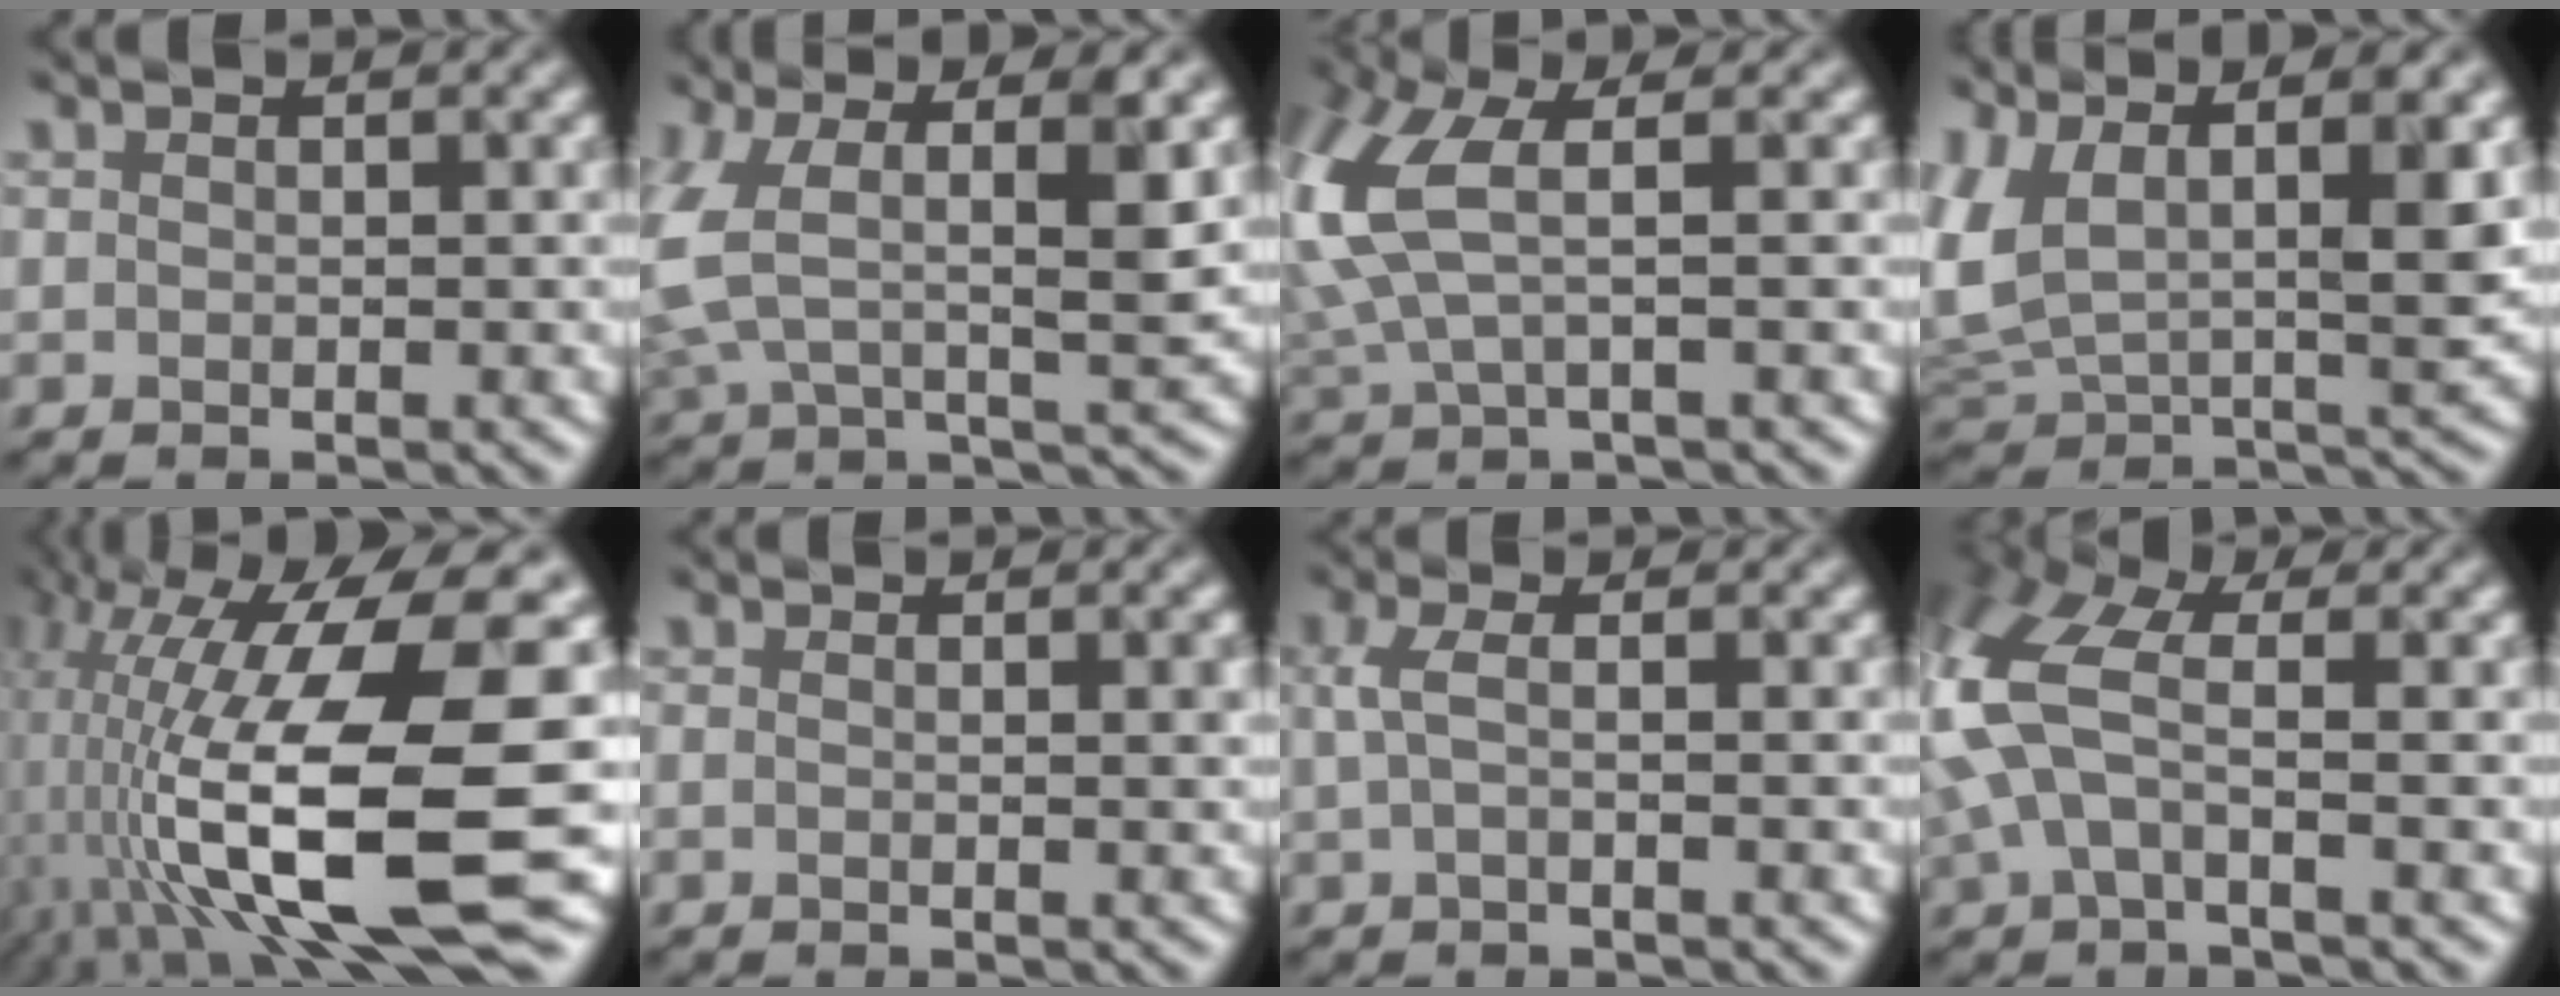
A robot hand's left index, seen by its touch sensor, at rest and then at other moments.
{"total": 8.4, "force": [1.8, 3.7, 7.4], "torque": [-0.169, -0.003, 0.030]}
{"total": 8.1, "force": [1.1, 3.6, 7.1], "torque": [-0.215, 0.000, 0.023]}
{"total": 10.4, "force": [3.4, 4.8, 8.6], "torque": [-0.206, -0.001, 0.065]}
{"total": 15.8, "force": [-1.4, 6.1, 14.5], "torque": [-0.272, -0.005, -0.025]}
{"total": 0.8, "force": [-0.1, 0.1, 0.8], "torque": [-0.012, -0.004, -0.006]}
{"total": 1.9, "force": [0.0, 0.5, 1.8], "torque": [-0.044, 0.000, -0.004]}
{"total": 7.0, "force": [0.8, 3.6, 5.9], "torque": [-0.173, 0.008, 0.002]}